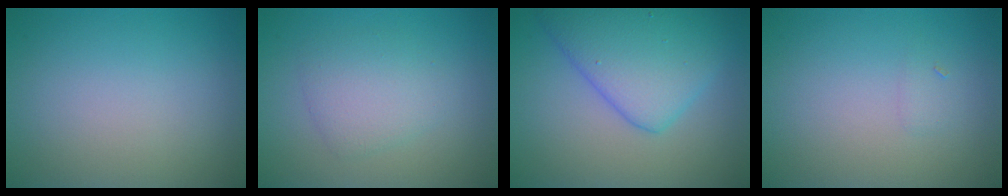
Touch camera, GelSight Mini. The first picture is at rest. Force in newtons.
{"total": 2.9, "press": 2.9, "slide": 0.1}
{"total": 6.8, "press": 6.8, "slide": 0.4}
{"total": 0.7, "press": 0.7, "slide": 0.0}